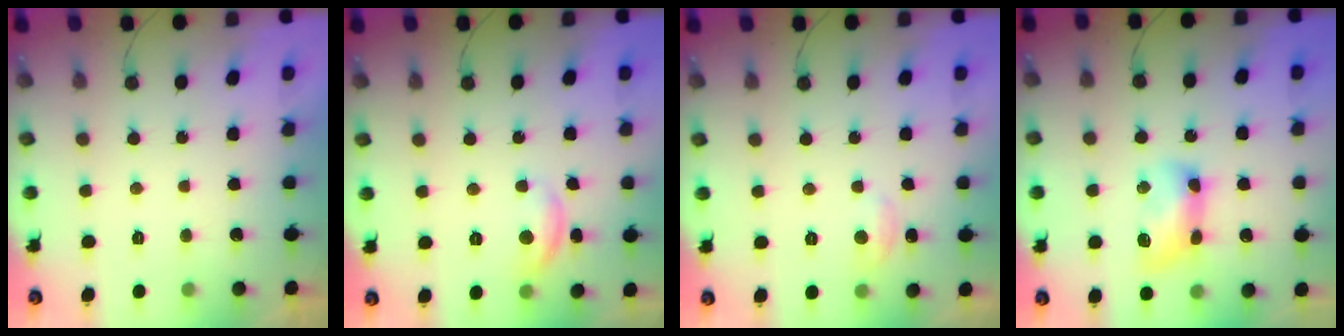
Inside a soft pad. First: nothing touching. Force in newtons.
{"total": 8.7, "press": 8.7, "slide": 0.3}
{"total": 4.9, "press": 4.9, "slide": 0.6}
{"total": 10.5, "press": 10.5, "slide": 0.5}